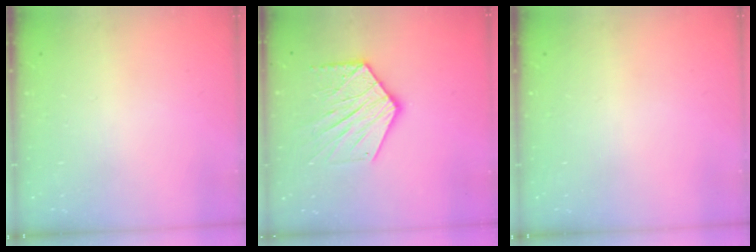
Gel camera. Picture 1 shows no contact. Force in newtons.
{"total": 16.7, "press": 16.6, "slide": 1.3}
{"total": 0.0}